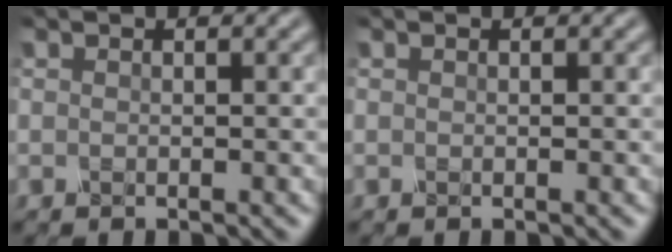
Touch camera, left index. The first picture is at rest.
{"total": 0.0}